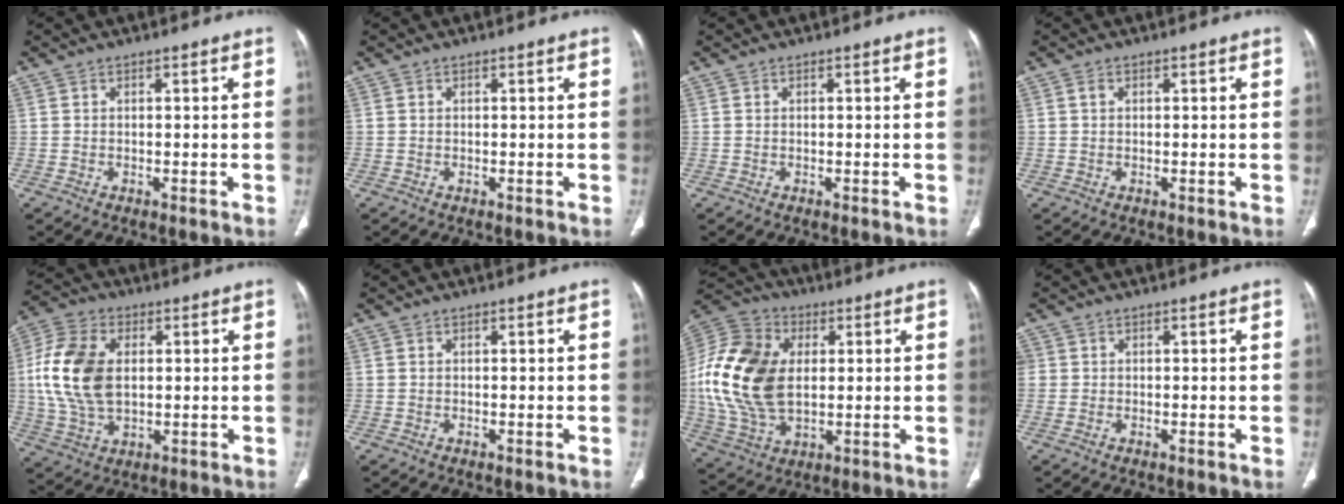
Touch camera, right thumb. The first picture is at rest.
{"total": 0.0}
{"total": 0.0}
{"total": 0.6, "force": [0.2, 0.4, 0.3], "torque": [-0.004, 0.001, 0.004]}
{"total": 14.9, "force": [1.6, 9.4, 11.4], "torque": [-0.234, 0.004, 0.032]}
{"total": 0.0}
{"total": 19.9, "force": [2.0, 12.9, 15.0], "torque": [-0.302, 0.000, 0.039]}
{"total": 0.9, "force": [0.0, 0.9, 0.1], "torque": [0.007, 0.003, 0.000]}